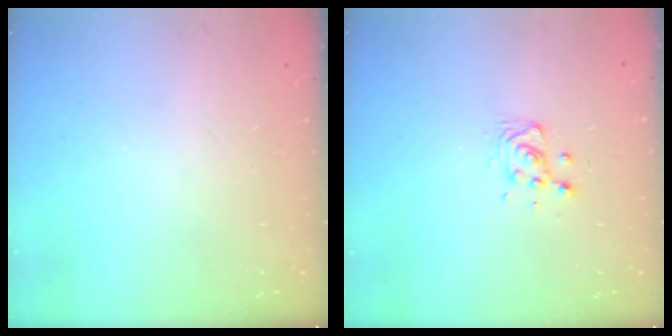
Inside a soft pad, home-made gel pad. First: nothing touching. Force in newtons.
{"total": 7.3, "press": 7.1, "slide": 2.0}